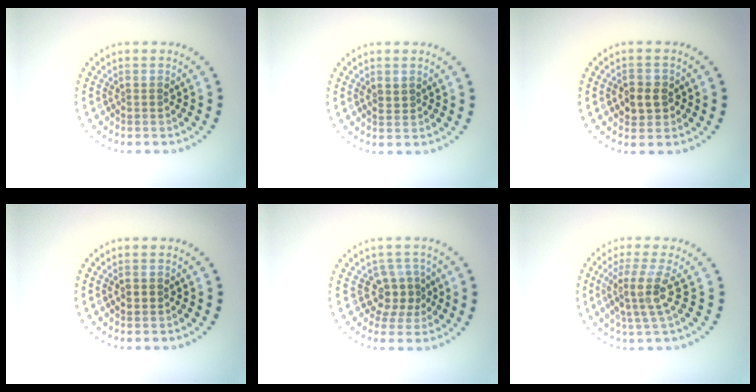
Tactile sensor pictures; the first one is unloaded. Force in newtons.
{"total": 0.7, "press": 0.6, "slide": 0.3}
{"total": 2.5, "press": 2.5, "slide": 0.4}
{"total": 1.4, "press": 1.4, "slide": 0.2}
{"total": 3.0, "press": 2.5, "slide": 1.7}
{"total": 3.7, "press": 2.7, "slide": 2.5}